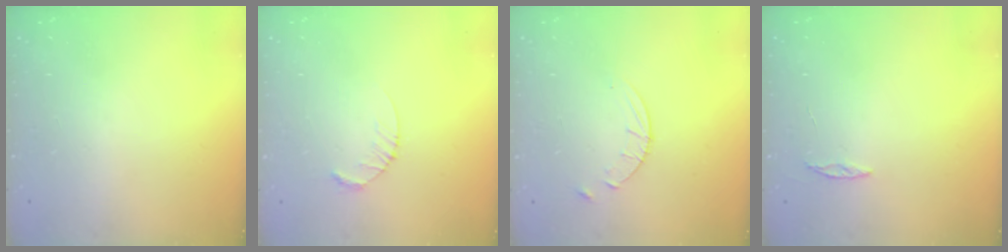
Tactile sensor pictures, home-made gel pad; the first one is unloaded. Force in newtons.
{"total": 2.6, "press": 2.6, "slide": 0.4}
{"total": 5.6, "press": 5.5, "slide": 0.7}
{"total": 2.0, "press": 2.0, "slide": 0.2}